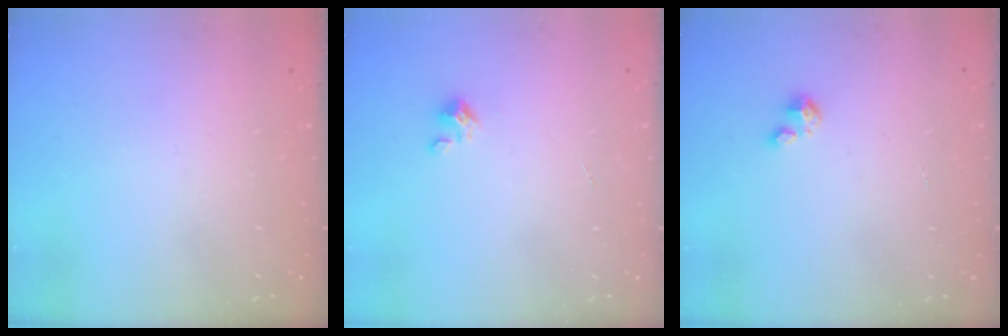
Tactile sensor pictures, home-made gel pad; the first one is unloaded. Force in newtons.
{"total": 1.5, "press": 1.5, "slide": 0.1}
{"total": 1.2, "press": 1.2, "slide": 0.2}